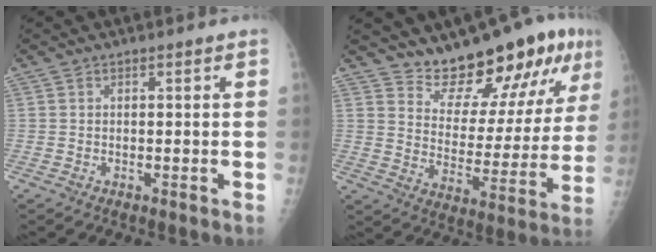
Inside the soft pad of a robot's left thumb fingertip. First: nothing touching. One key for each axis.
{"total": 16.1, "fx": 12.0, "fy": 5.4, "fz": 9.2, "tx": -0.088, "ty": -0.084, "tz": 0.190}